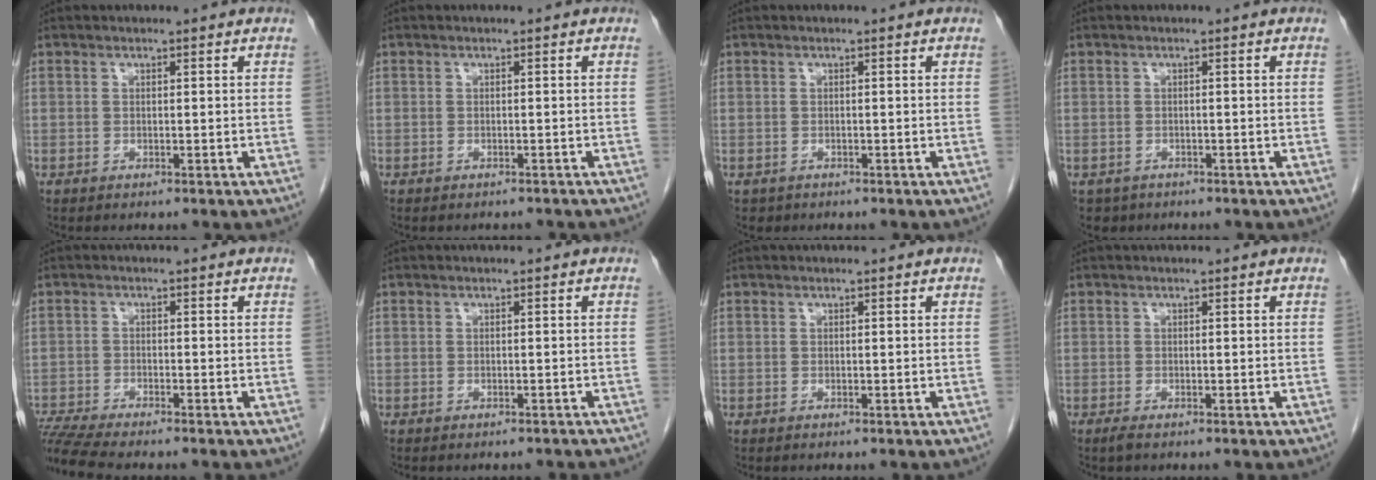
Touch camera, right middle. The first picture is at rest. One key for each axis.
{"total": 3.1, "fx": -2.9, "fy": 1.0, "fz": 0.7, "tx": -0.006, "ty": -0.003, "tz": -0.033}
{"total": 0.9, "fx": -0.5, "fy": 0.7, "fz": 0.0, "tx": -0.008, "ty": 0.003, "tz": -0.003}
{"total": 2.5, "fx": -1.7, "fy": 1.9, "fz": 0.2, "tx": -0.003, "ty": 0.003, "tz": -0.025}
{"total": 7.3, "fx": -6.6, "fy": -0.4, "fz": 2.9, "tx": -0.052, "ty": -0.015, "tz": -0.115}
{"total": 4.1, "fx": -3.7, "fy": 1.2, "fz": 1.2, "tx": -0.016, "ty": -0.006, "tz": -0.039}
{"total": 0.0}
{"total": 0.8, "fx": -0.6, "fy": 0.0, "fz": 0.5, "tx": -0.013, "ty": -0.003, "tz": -0.010}